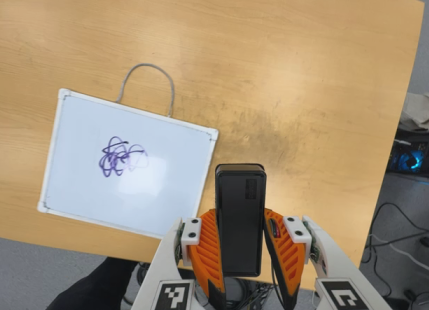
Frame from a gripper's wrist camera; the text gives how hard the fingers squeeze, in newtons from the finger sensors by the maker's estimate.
{"total": 4.5, "left": 3.1, "right": 6.0}